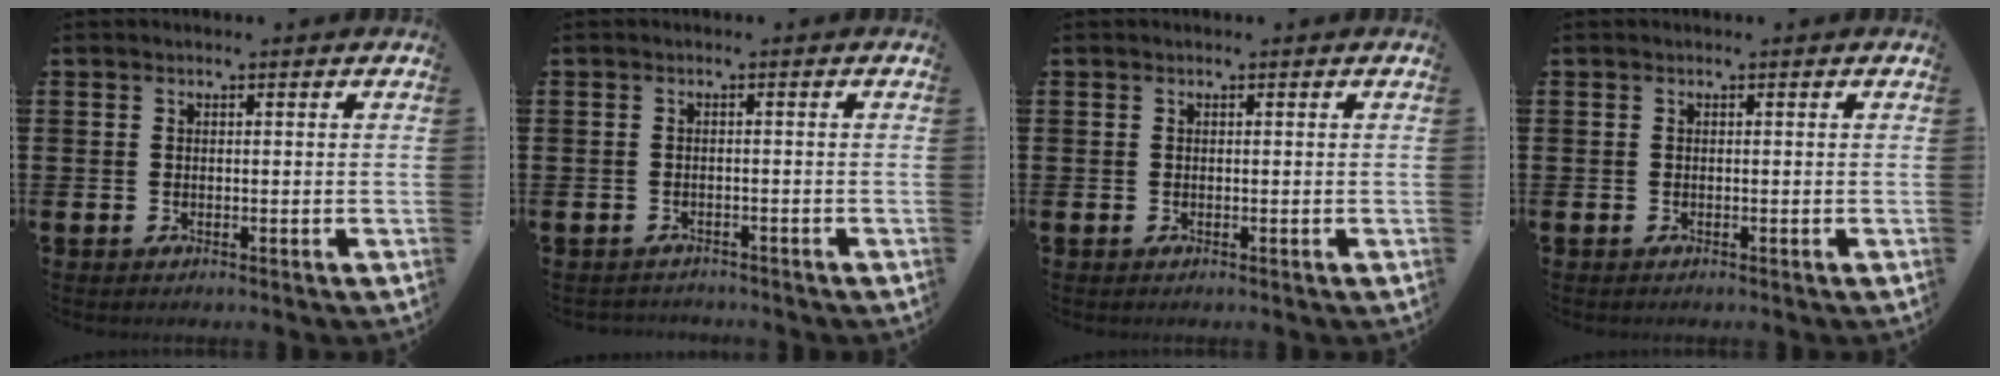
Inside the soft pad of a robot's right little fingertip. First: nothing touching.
{"total": 0.9, "force": [-0.9, 0.1, -0.1], "torque": [-0.001, 0.001, -0.019]}
{"total": 0.0}
{"total": 0.0}